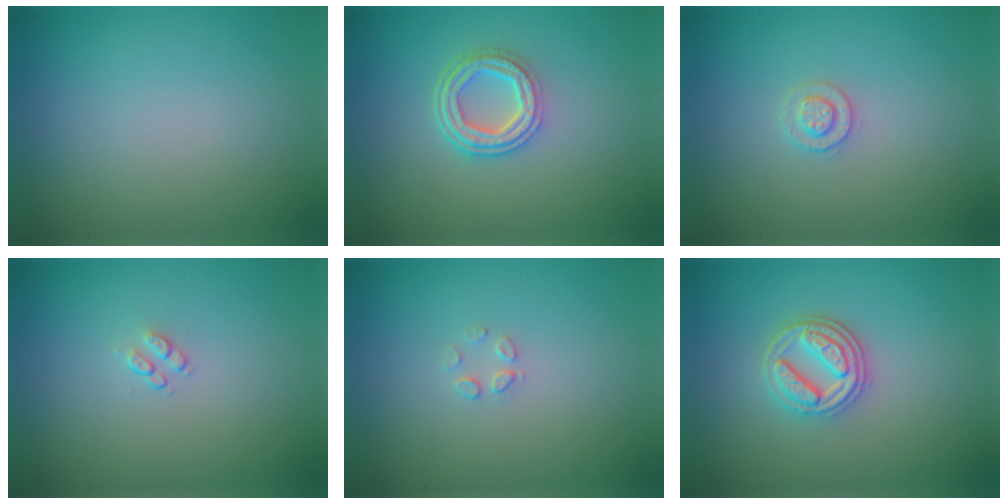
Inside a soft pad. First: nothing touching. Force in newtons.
{"total": 4.1, "press": 3.0, "slide": 2.8}
{"total": 1.5, "press": 1.5, "slide": 0.1}
{"total": 0.9, "press": 0.6, "slide": 0.7}
{"total": 1.0, "press": 1.0, "slide": 0.1}
{"total": 3.8, "press": 3.2, "slide": 2.1}